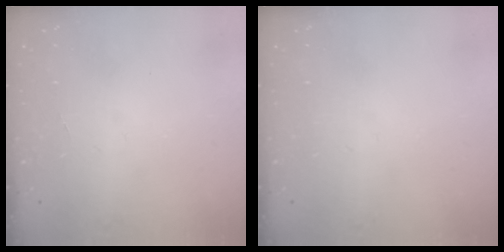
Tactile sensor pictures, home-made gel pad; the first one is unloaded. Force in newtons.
{"total": 0.0}